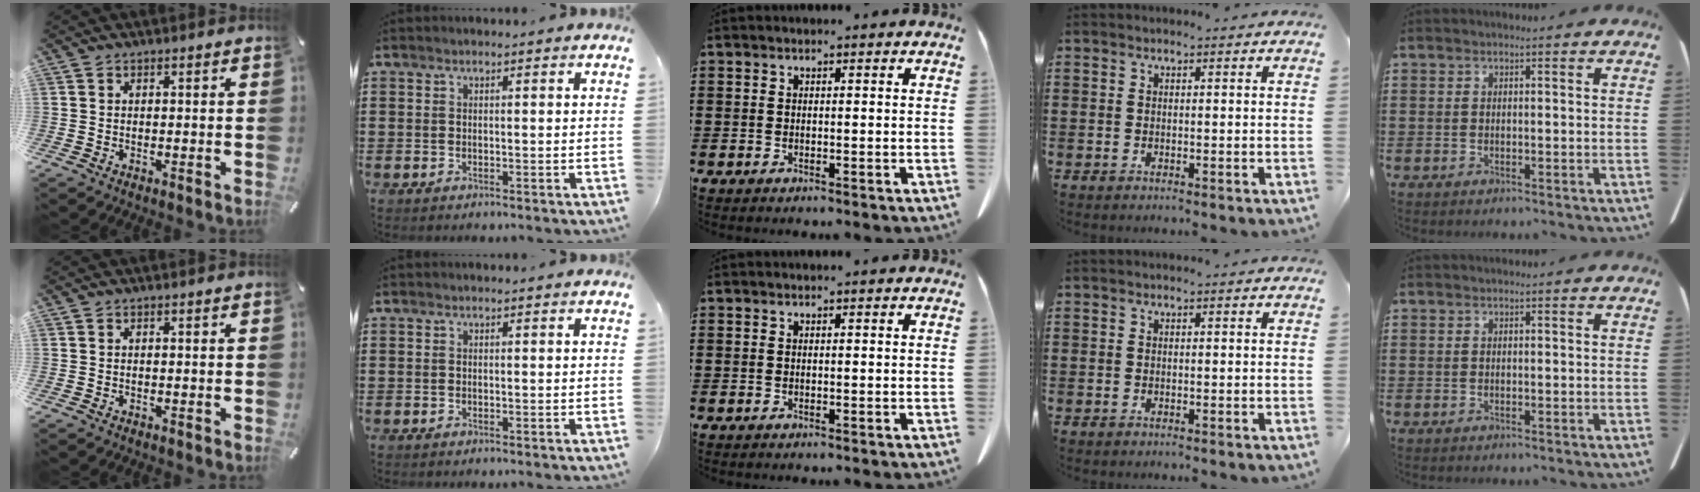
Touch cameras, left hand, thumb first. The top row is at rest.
{}